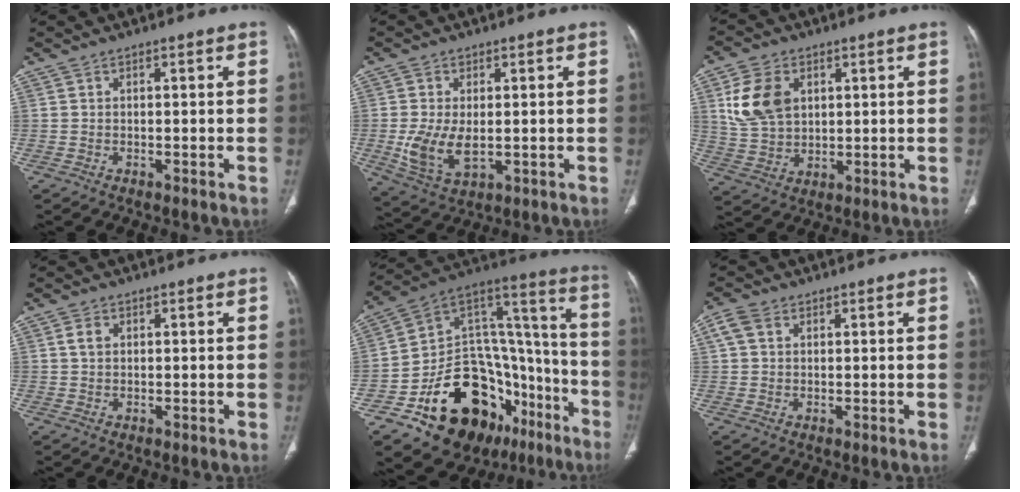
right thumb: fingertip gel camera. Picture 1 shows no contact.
{"total": 9.0, "force": [-0.6, 5.2, 7.3], "torque": [-0.141, -0.011, 0.000]}
{"total": 10.9, "force": [3.4, 7.7, 7.0], "torque": [-0.120, -0.007, 0.073]}
{"total": 2.2, "force": [0.6, 1.5, 1.4], "torque": [-0.024, 0.003, 0.012]}
{"total": 32.2, "force": [-15.5, 19.4, 20.5], "torque": [-0.242, 0.115, -0.229]}
{"total": 3.6, "force": [1.3, 2.7, 2.1], "torque": [-0.045, 0.011, 0.025]}